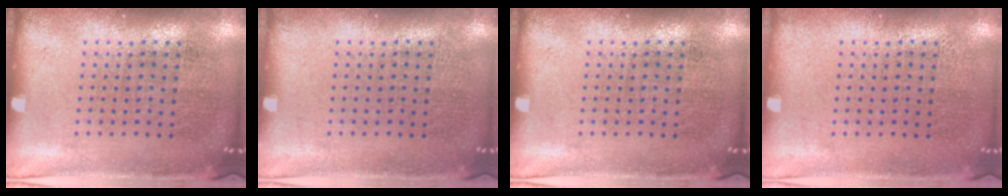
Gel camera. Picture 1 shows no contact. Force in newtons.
{"total": 0.0}
{"total": 0.0}
{"total": 0.0}